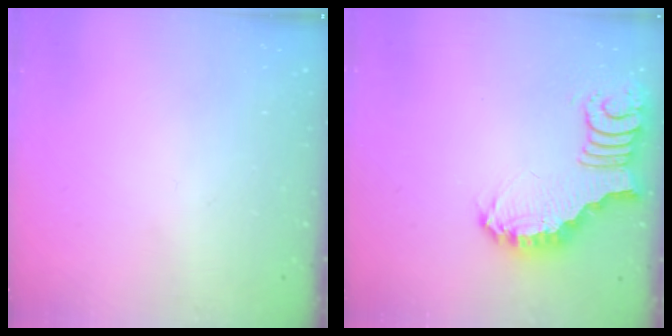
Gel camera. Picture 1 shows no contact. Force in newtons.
{"total": 3.7, "press": 3.6, "slide": 0.6}